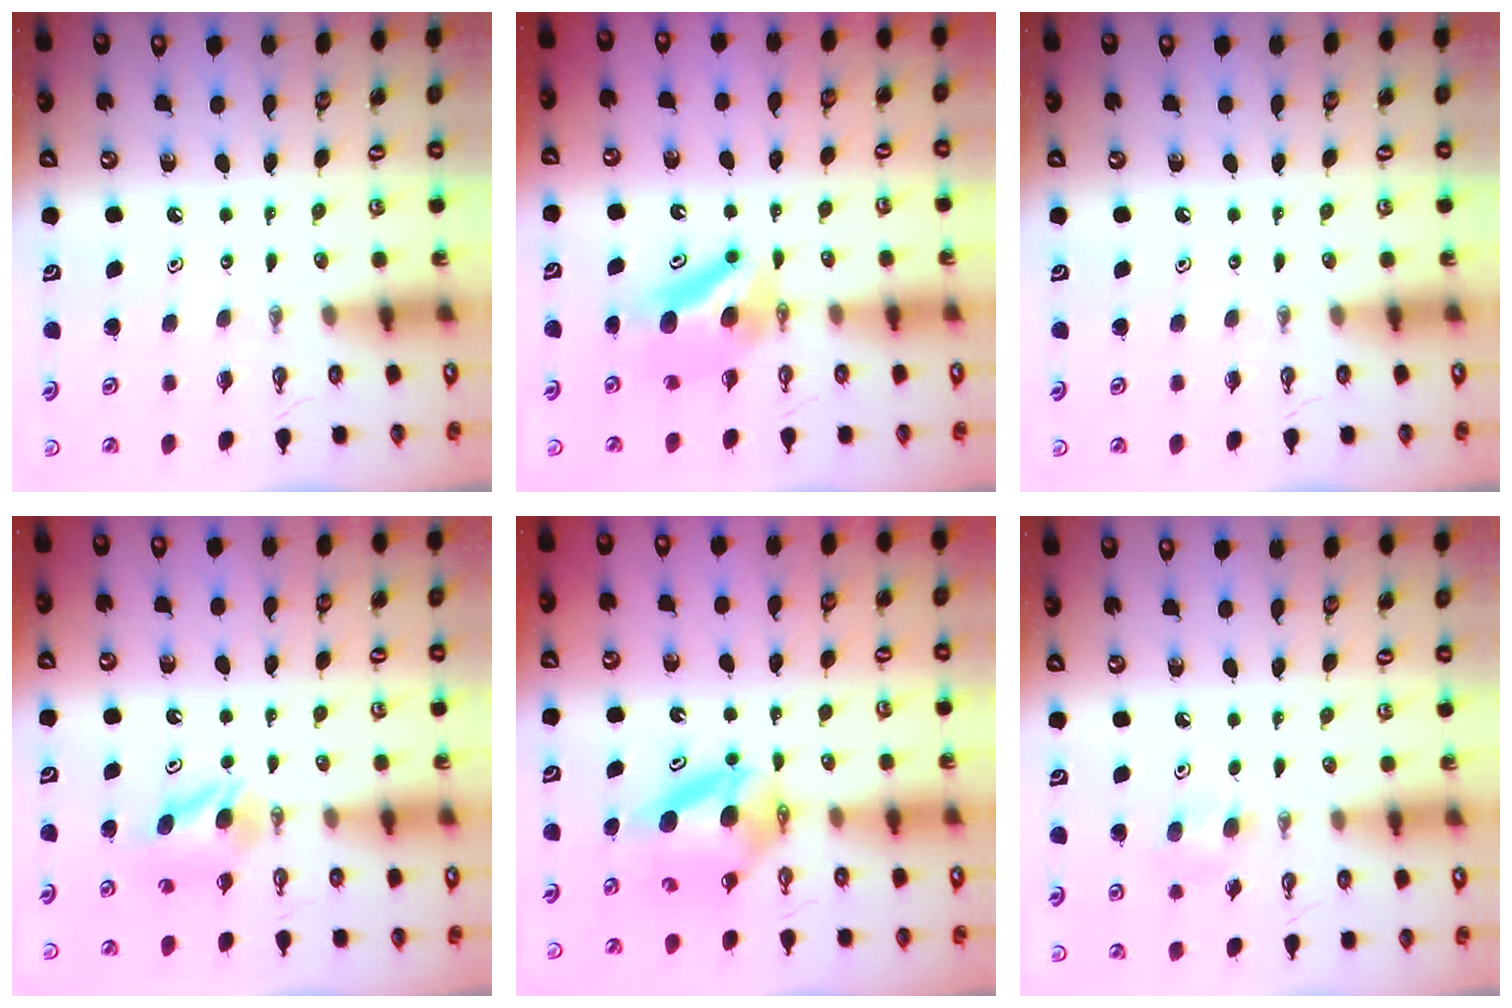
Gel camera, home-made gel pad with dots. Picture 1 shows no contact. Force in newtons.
{"total": 8.0, "press": 5.9, "slide": 5.4}
{"total": 0.0}
{"total": 4.6, "press": 4.5, "slide": 1.3}
{"total": 6.4, "press": 5.4, "slide": 3.6}
{"total": 5.3, "press": 5.2, "slide": 1.1}